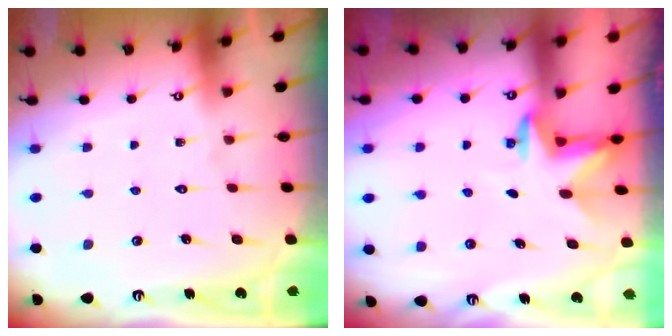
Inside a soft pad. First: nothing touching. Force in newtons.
{"total": 3.1, "press": 3.0, "slide": 0.7}